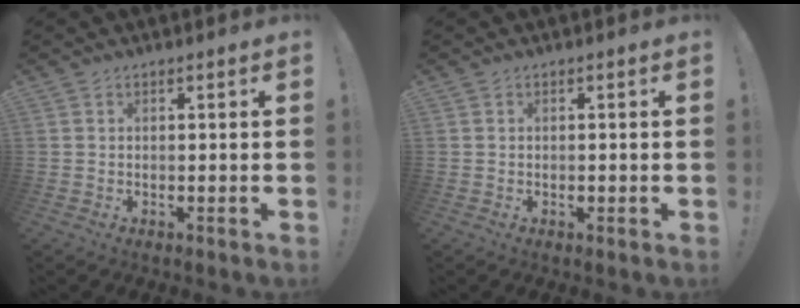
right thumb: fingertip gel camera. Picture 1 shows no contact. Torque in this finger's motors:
{"motor_torque": [0.06, 0.25, 0.28, -0.30, 0.00]}